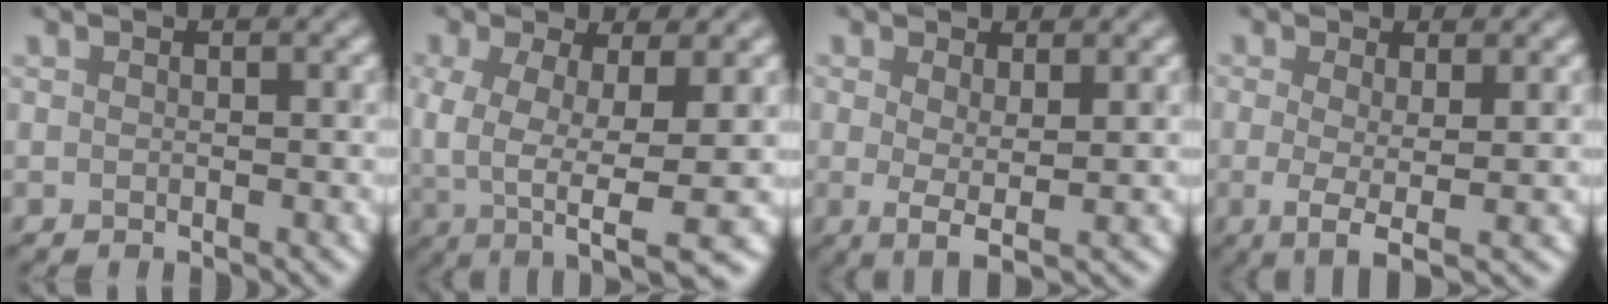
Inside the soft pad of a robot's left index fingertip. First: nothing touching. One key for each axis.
{"total": 9.1, "fx": -2.2, "fy": 4.0, "fz": 7.9, "tx": -0.167, "ty": -0.021, "tz": -0.024}
{"total": 2.5, "fx": 0.3, "fy": 0.8, "fz": 2.3, "tx": -0.044, "ty": -0.001, "tz": 0.008}
{"total": 3.2, "fx": -0.4, "fy": 1.0, "fz": 3.0, "tx": -0.059, "ty": -0.004, "tz": -0.005}